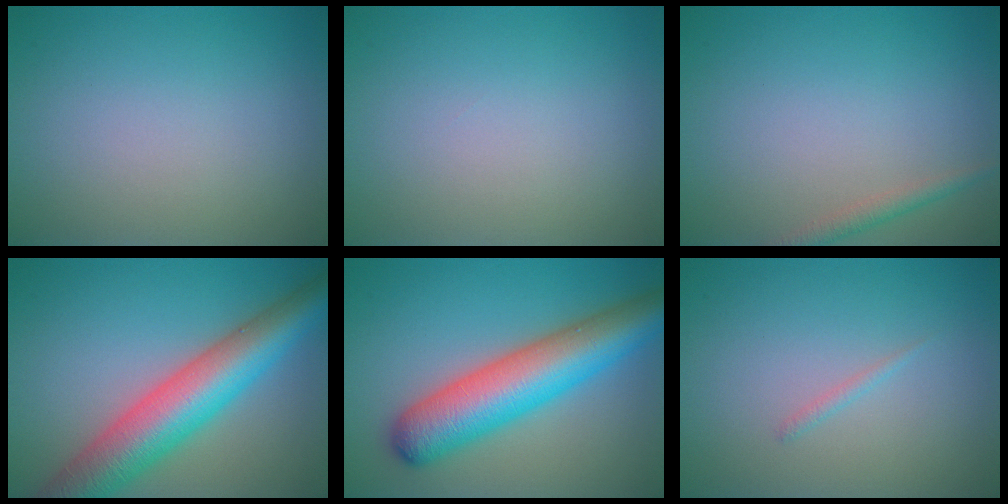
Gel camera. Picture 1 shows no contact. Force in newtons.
{"total": 0.0}
{"total": 1.4, "press": 1.4, "slide": 0.0}
{"total": 9.5, "press": 9.5, "slide": 0.3}
{"total": 9.1, "press": 9.1, "slide": 0.4}
{"total": 0.6, "press": 0.6, "slide": 0.1}